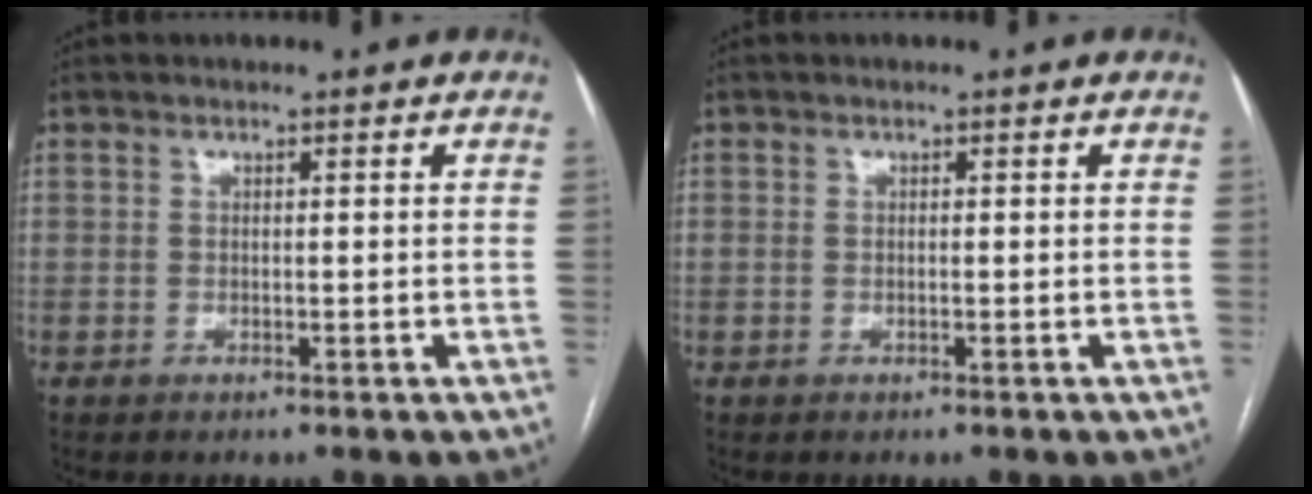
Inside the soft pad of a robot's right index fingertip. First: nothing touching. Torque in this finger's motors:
{"motor_torque": [-0.16, 0.28, -0.29, -0.07]}